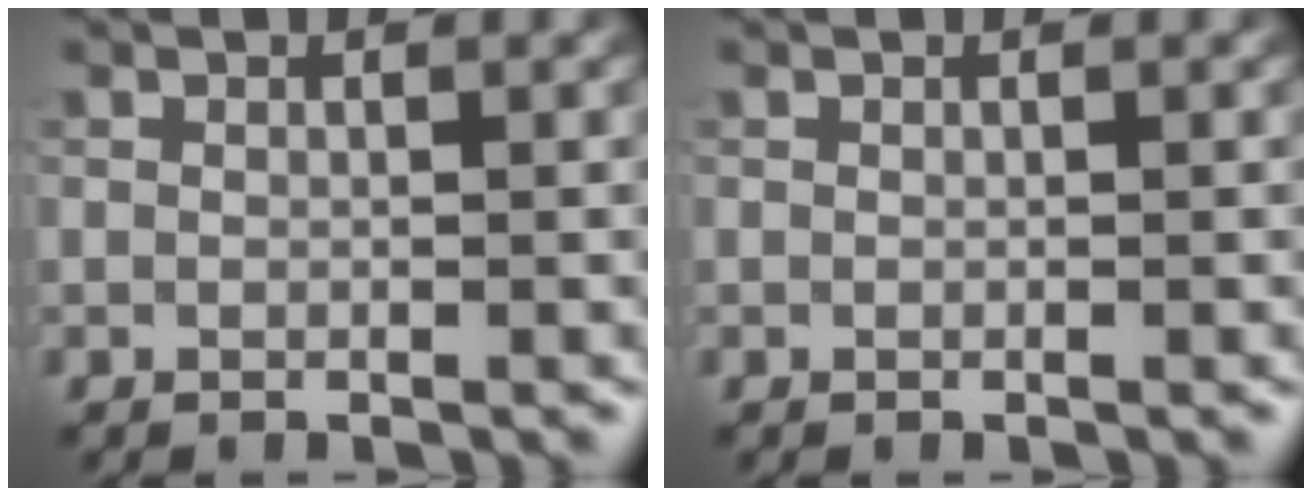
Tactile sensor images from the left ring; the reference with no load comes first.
{"total": 0.0}